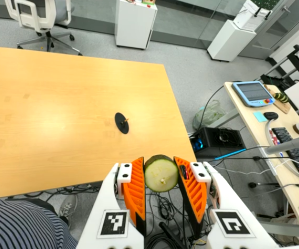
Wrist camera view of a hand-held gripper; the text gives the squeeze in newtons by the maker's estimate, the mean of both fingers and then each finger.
{"total": 10.2, "left": 9.9, "right": 10.5}